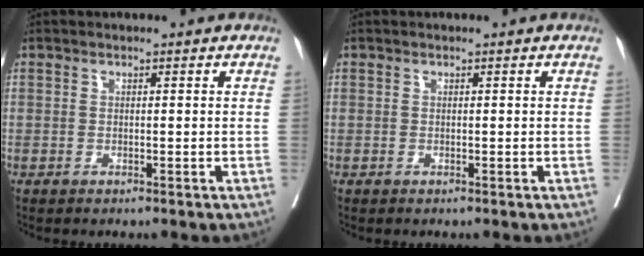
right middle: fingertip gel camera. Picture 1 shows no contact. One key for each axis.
{"total": 0.0}